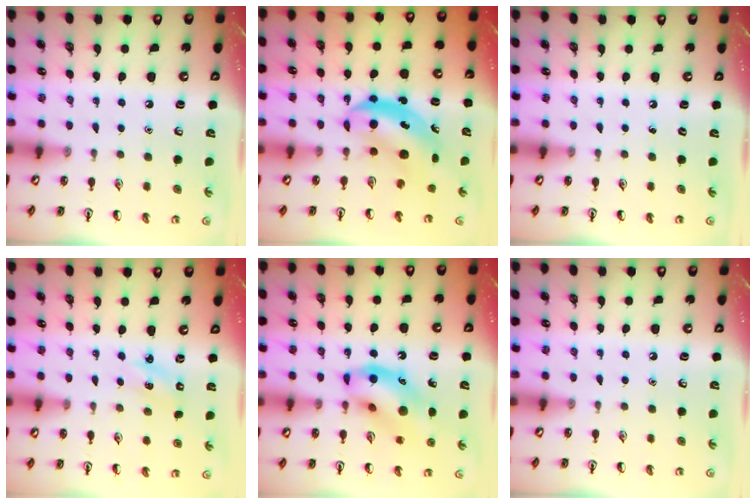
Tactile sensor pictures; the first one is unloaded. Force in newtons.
{"total": 5.7, "press": 5.5, "slide": 1.6}
{"total": 0.0}
{"total": 1.5, "press": 1.4, "slide": 0.4}
{"total": 13.5, "press": 13.3, "slide": 2.7}
{"total": 0.0}